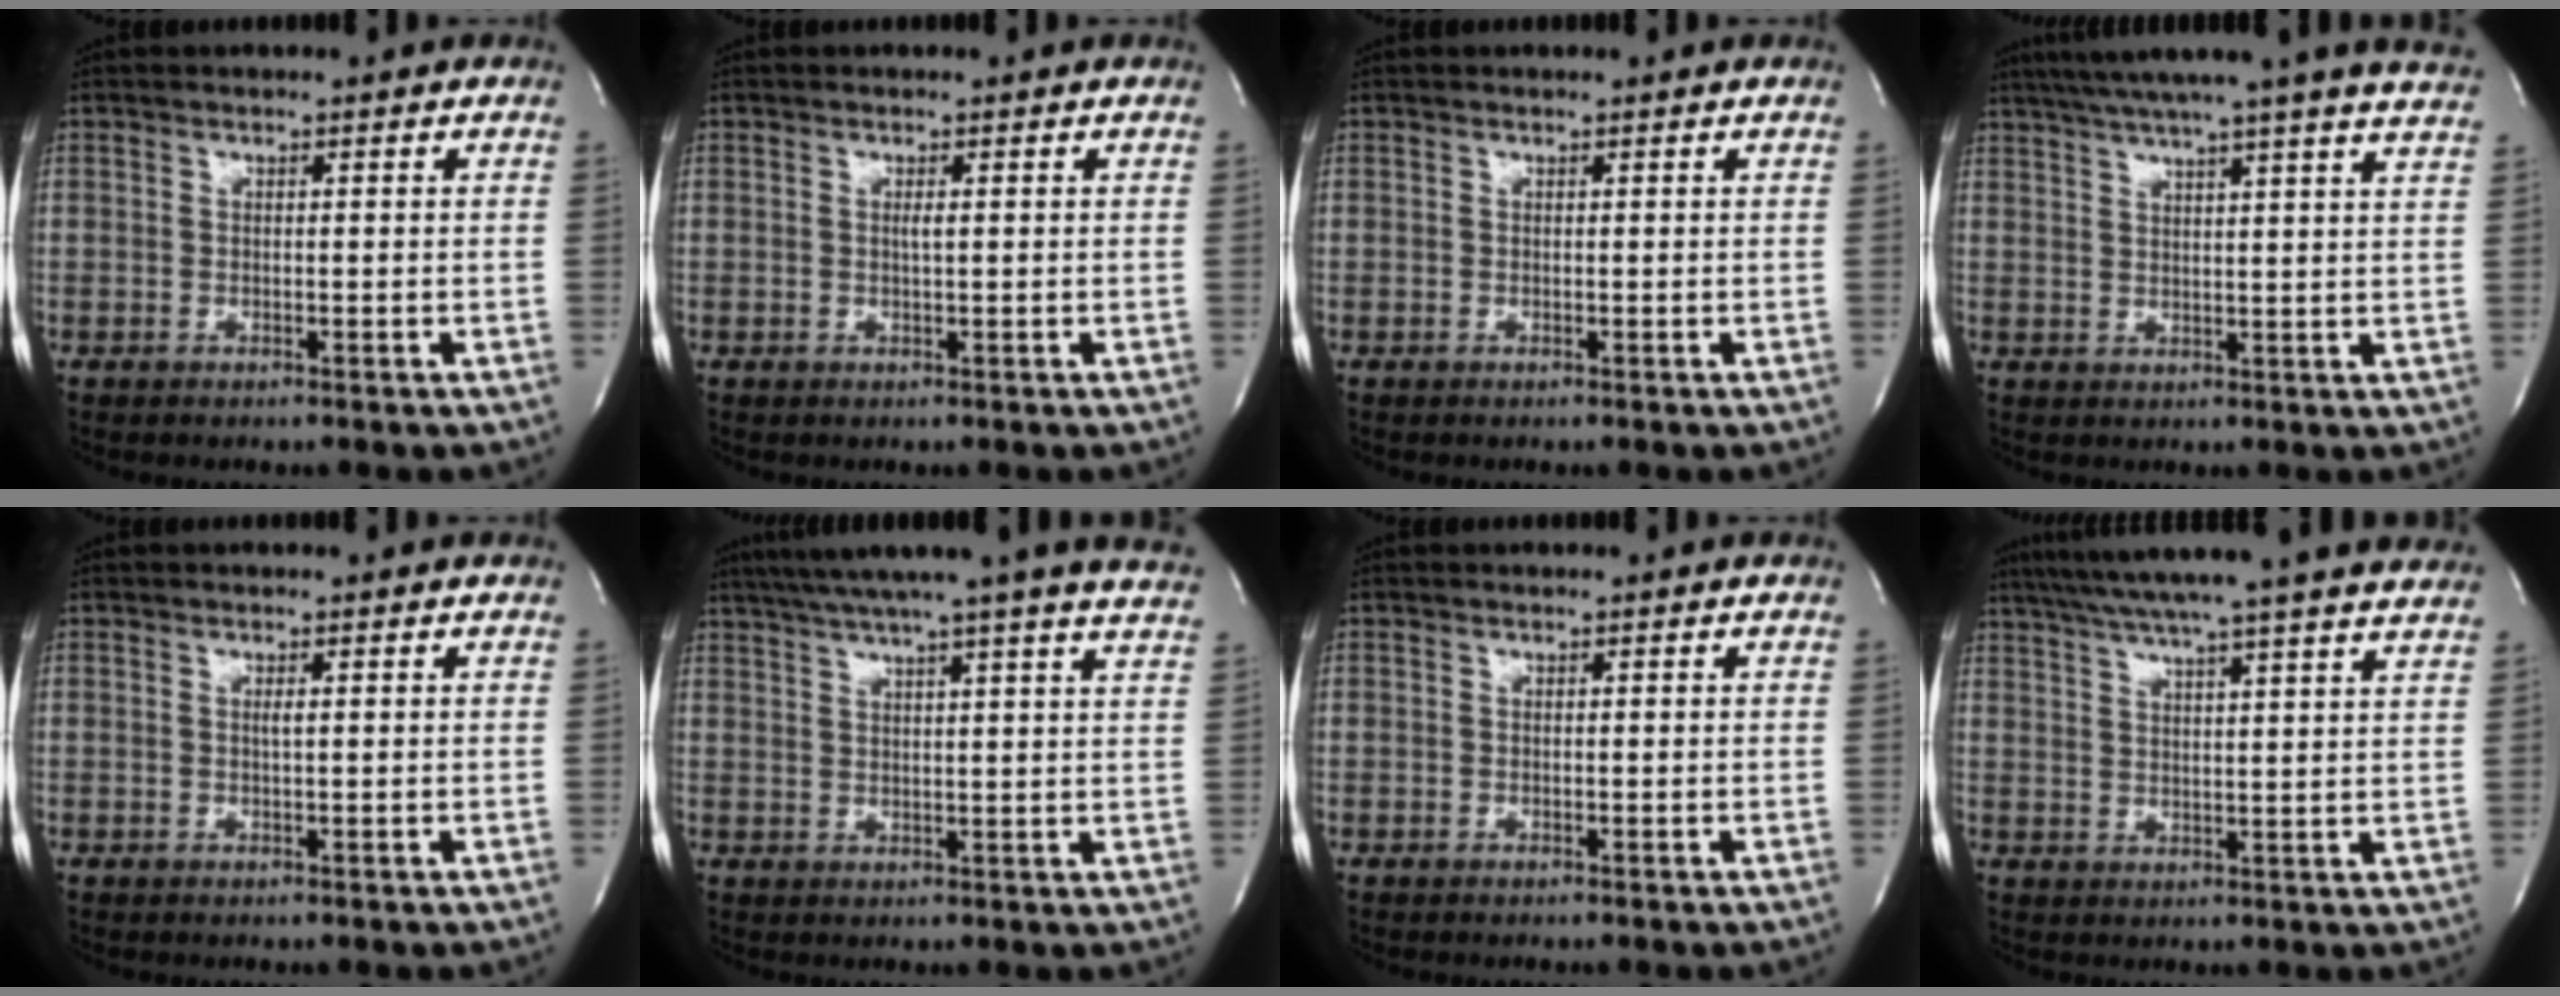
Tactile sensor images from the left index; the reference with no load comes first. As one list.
[{"total": 0.8, "force": [0.1, 0.0, 0.8], "torque": [-0.018, 0.000, 0.002]}, {"total": 0.0}, {"total": 21.3, "force": [18.6, -1.0, 10.4], "torque": [-0.174, -0.009, 0.234]}, {"total": 0.7, "force": [0.2, 0.0, 0.7], "torque": [-0.016, 0.000, 0.002]}, {"total": 20.2, "force": [17.5, -1.1, 9.9], "torque": [-0.167, -0.009, 0.220]}, {"total": 0.0}, {"total": 21.9, "force": [19.2, -0.3, 10.6], "torque": [-0.183, 0.007, 0.252]}]